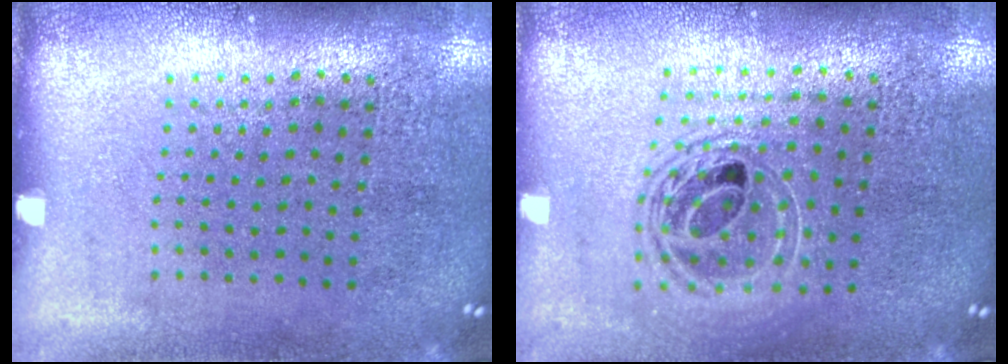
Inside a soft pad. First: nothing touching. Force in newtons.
{"total": 1.6, "press": 1.4, "slide": 0.9}